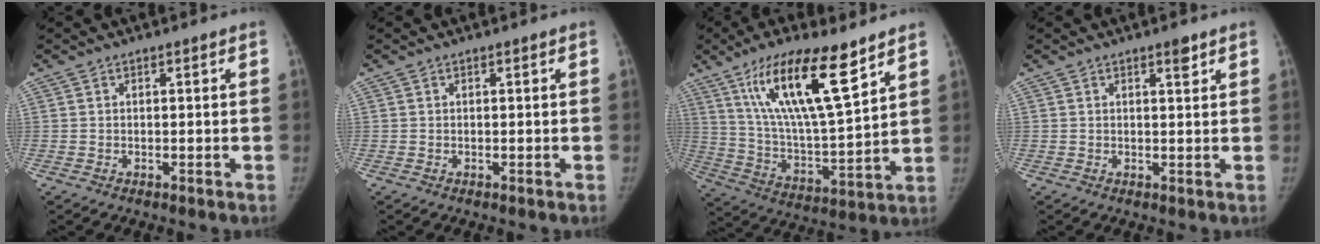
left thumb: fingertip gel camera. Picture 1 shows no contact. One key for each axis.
{"total": 0.0}
{"total": 19.8, "fx": 11.4, "fy": 4.7, "fz": 15.5, "tx": -0.263, "ty": -0.051, "tz": 0.213}
{"total": 2.0, "fx": 1.4, "fy": 0.6, "fz": 1.4, "tx": -0.015, "ty": -0.008, "tz": 0.021}